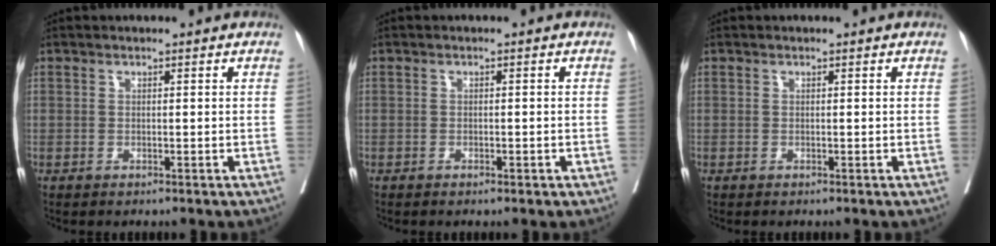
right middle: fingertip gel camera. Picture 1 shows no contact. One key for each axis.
{"total": 1.4, "fx": -0.8, "fy": 0.6, "fz": 0.9, "tx": -0.015, "ty": 0.000, "tz": -0.010}
{"total": 0.0}